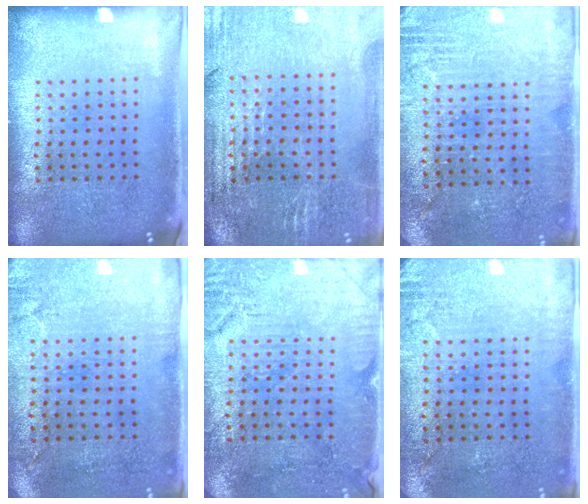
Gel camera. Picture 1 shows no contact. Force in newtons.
{"total": 1.3, "press": 1.3, "slide": 0.3}
{"total": 2.9, "press": 2.8, "slide": 0.4}
{"total": 2.9, "press": 2.3, "slide": 1.7}
{"total": 2.9, "press": 2.7, "slide": 1.1}
{"total": 2.9, "press": 2.4, "slide": 1.6}